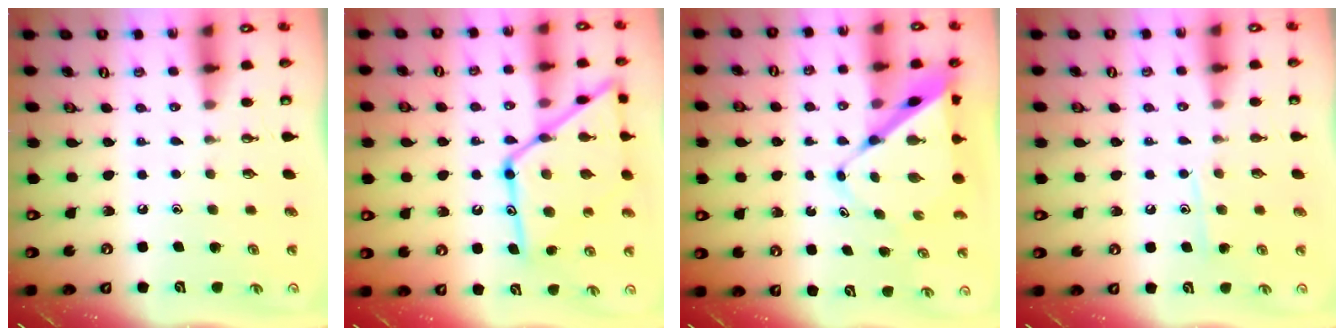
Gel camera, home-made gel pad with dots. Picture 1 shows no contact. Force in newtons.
{"total": 21.4, "press": 21.3, "slide": 1.6}
{"total": 9.2, "press": 9.2, "slide": 0.9}
{"total": 7.4, "press": 7.3, "slide": 0.6}